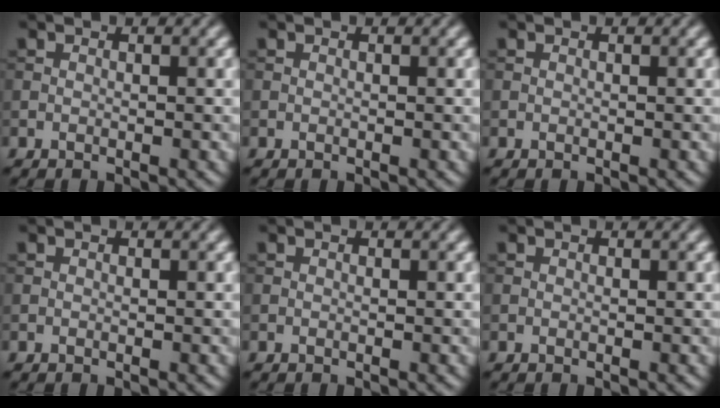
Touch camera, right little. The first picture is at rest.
{"total": 0.0}
{"total": 0.0}
{"total": 0.0}
{"total": 0.0}
{"total": 0.0}